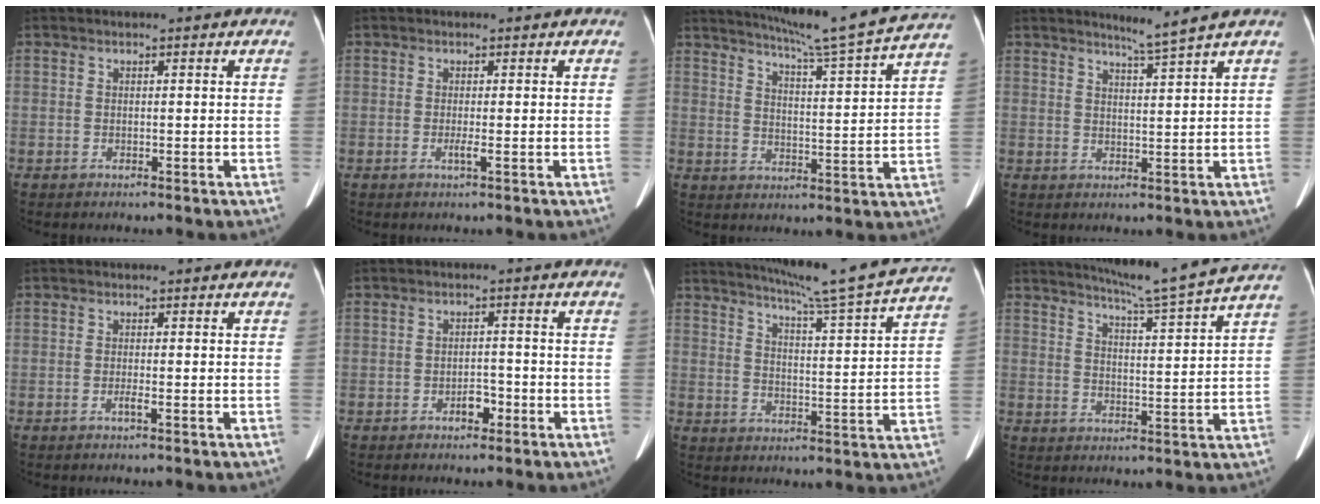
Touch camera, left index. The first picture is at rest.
{"total": 1.1, "force": [-0.4, -0.2, 1.0], "torque": [-0.022, -0.003, -0.007]}
{"total": 17.0, "force": [15.1, -1.9, 7.5], "torque": [-0.126, -0.037, 0.195]}
{"total": 3.3, "force": [2.7, -1.6, 1.0], "torque": [-0.025, -0.017, 0.055]}
{"total": 0.8, "force": [-0.5, -0.1, 0.7], "torque": [-0.017, -0.001, -0.008]}
{"total": 2.5, "force": [-1.5, 1.2, 1.5], "torque": [-0.022, 0.005, -0.024]}
{"total": 20.2, "force": [17.9, -1.5, 9.3], "torque": [-0.149, -0.044, 0.229]}
{"total": 12.9, "force": [11.7, -2.0, 5.2], "torque": [-0.091, -0.023, 0.158]}